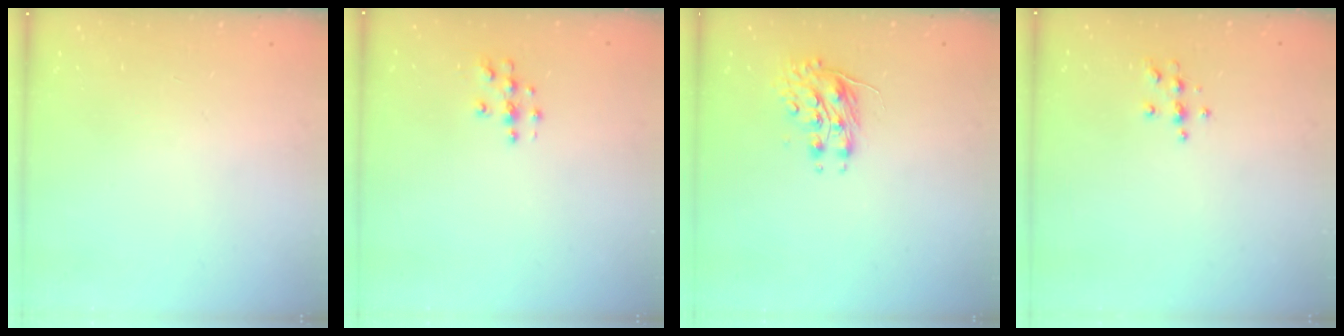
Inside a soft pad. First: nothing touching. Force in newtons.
{"total": 3.9, "press": 3.9, "slide": 0.3}
{"total": 8.0, "press": 8.0, "slide": 0.4}
{"total": 4.8, "press": 4.8, "slide": 0.6}